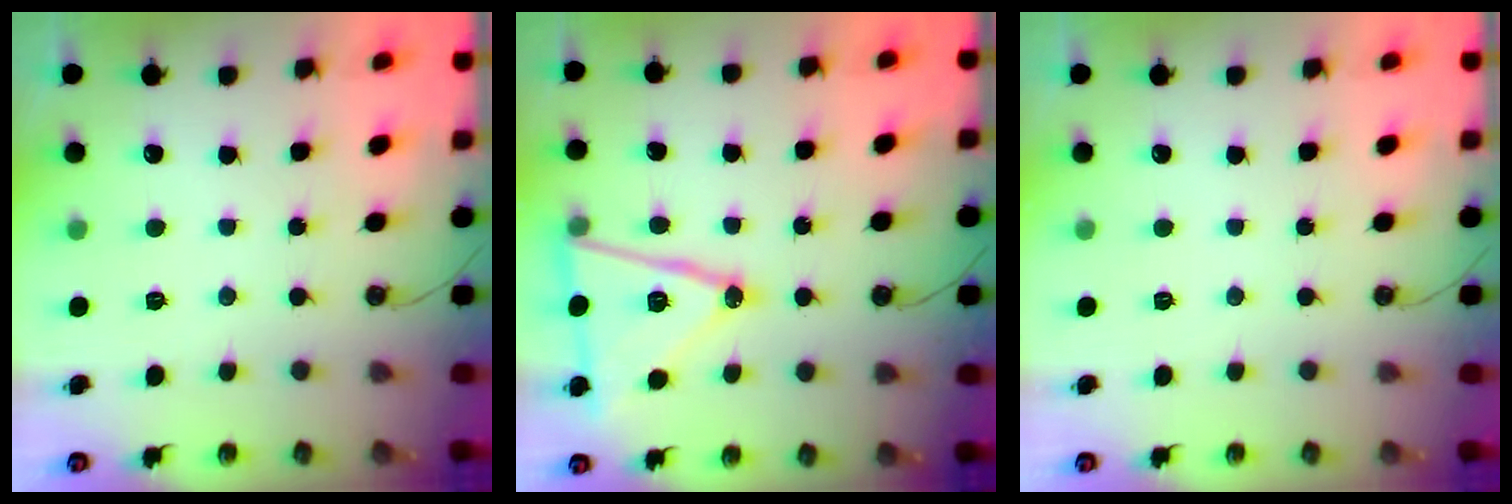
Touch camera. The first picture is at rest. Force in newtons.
{"total": 16.7, "press": 16.4, "slide": 3.5}
{"total": 0.0}